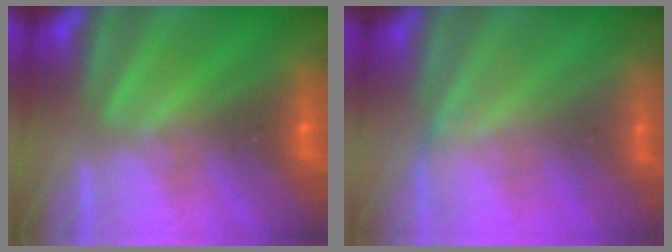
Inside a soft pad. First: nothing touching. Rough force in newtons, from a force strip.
{"total": 1.7}